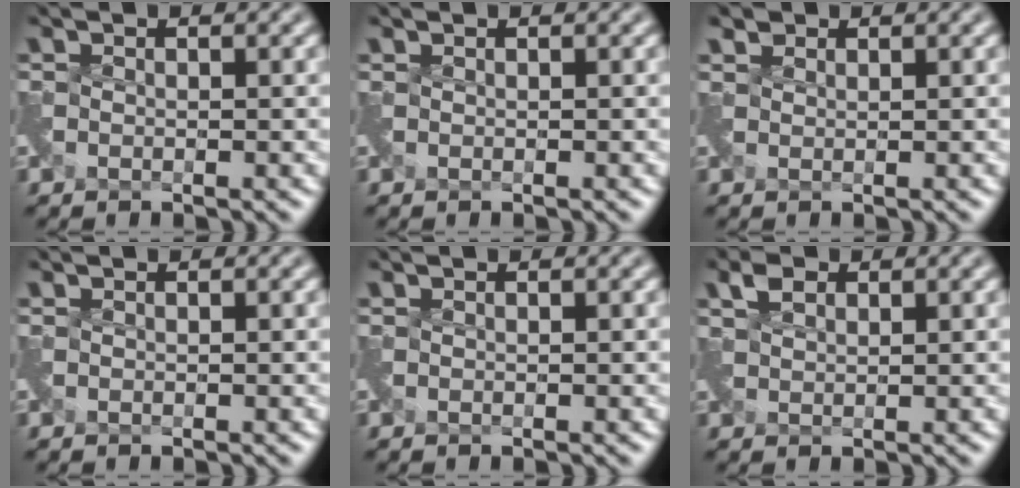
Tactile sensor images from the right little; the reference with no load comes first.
{"total": 0.0}
{"total": 0.8, "force": [0.7, 0.3, -0.3], "torque": [0.004, 0.004, 0.018]}
{"total": 0.0}
{"total": 0.0}
{"total": 1.7, "force": [1.5, 0.8, 0.5], "torque": [-0.012, 0.009, 0.032]}